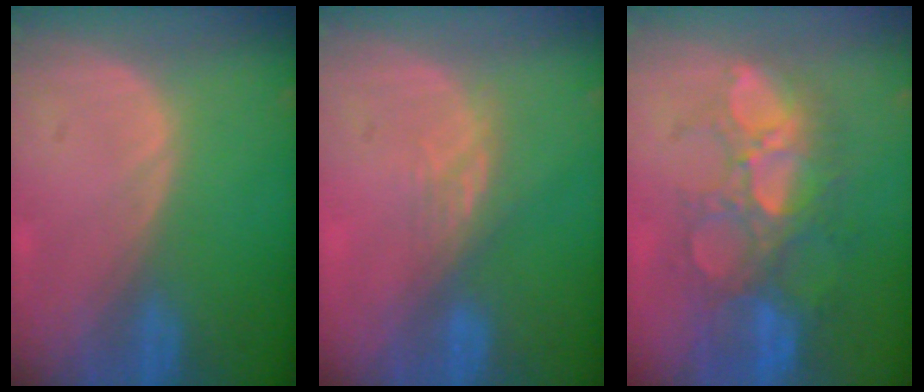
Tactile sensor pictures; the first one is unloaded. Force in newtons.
{"total": 3.0, "press": 2.6, "slide": 1.5}
{"total": 10.9, "press": 9.6, "slide": 5.2}